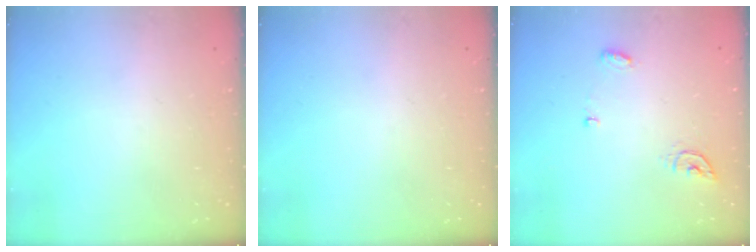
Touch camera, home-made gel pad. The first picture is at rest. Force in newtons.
{"total": 0.0}
{"total": 5.5, "press": 5.5, "slide": 0.5}